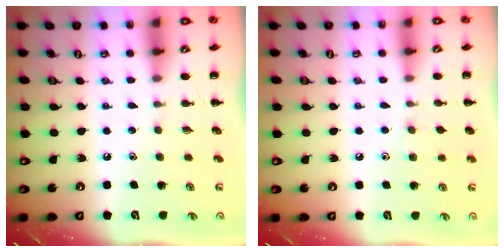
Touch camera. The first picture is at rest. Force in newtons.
{"total": 4.6, "press": 4.3, "slide": 1.5}